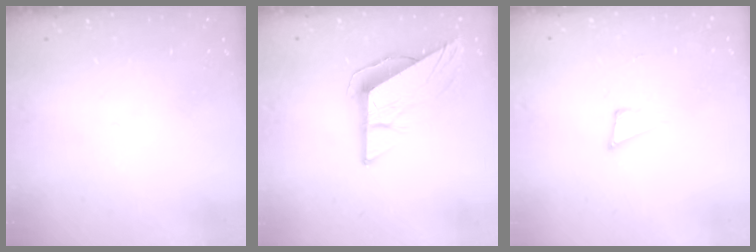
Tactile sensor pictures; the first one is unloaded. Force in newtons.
{"total": 9.4, "press": 9.4, "slide": 0.4}
{"total": 4.0, "press": 2.8, "slide": 2.9}